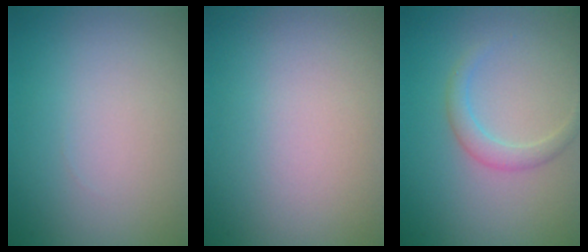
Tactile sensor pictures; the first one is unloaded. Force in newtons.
{"total": 0.0}
{"total": 1.8, "press": 1.8, "slide": 0.1}